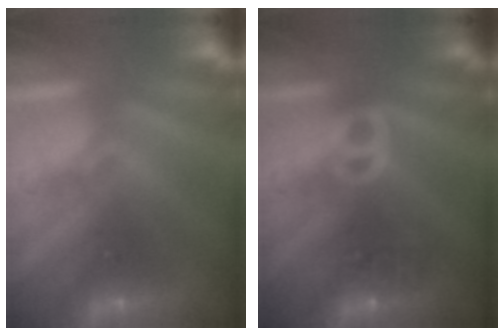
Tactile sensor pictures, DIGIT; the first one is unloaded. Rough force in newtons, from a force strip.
{"total": 3.4}